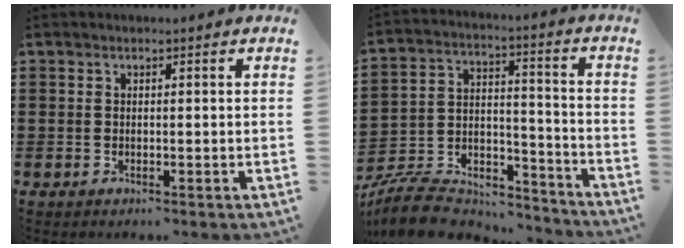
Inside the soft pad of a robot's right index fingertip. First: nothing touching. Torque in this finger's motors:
{"motor_torque": [-0.93, 0.93, -0.22, -0.21]}